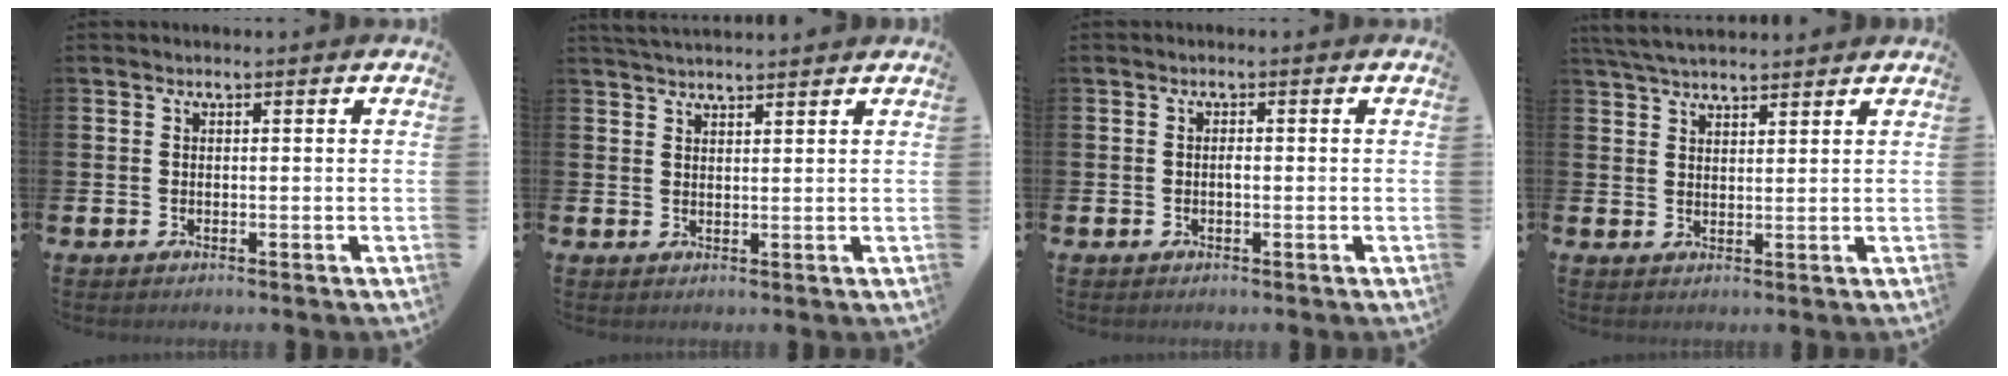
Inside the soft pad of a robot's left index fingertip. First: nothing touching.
{"total": 2.9, "force": [2.9, 0.1, 0.4], "torque": [-0.012, -0.008, 0.053]}
{"total": 0.7, "force": [-0.2, 0.3, 0.6], "torque": [-0.018, 0.002, -0.002]}
{"total": 4.6, "force": [4.3, 0.7, 1.3], "torque": [-0.035, -0.012, 0.081]}